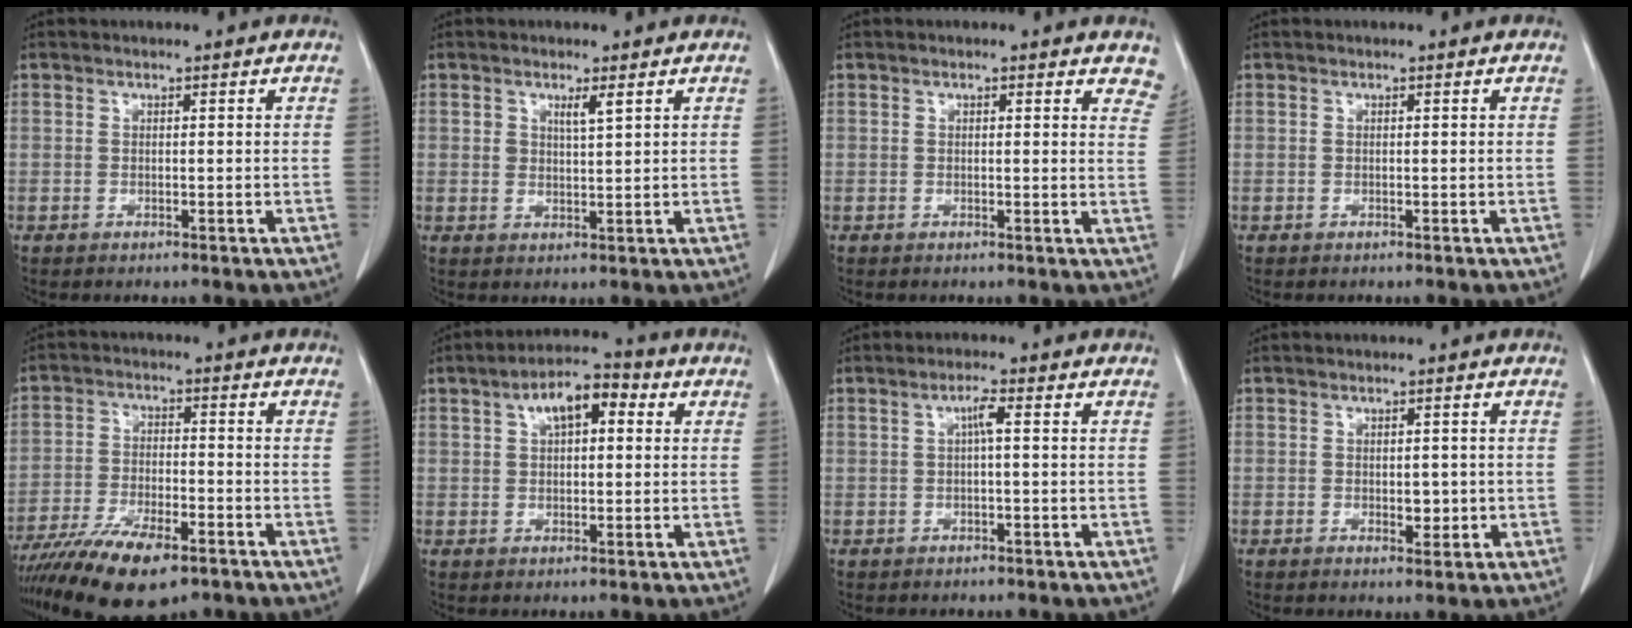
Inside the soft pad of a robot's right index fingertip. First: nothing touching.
{"total": 2.3, "force": [1.3, 0.4, 1.8], "torque": [-0.034, -0.004, 0.024]}
{"total": 4.7, "force": [3.7, 1.4, 2.5], "torque": [-0.009, -0.004, 0.023]}
{"total": 0.0}
{"total": 14.0, "force": [-9.6, 4.3, 9.3], "torque": [-0.173, -0.023, -0.164]}
{"total": 7.8, "force": [2.8, 3.4, 6.4], "torque": [-0.100, 0.032, 0.040]}
{"total": 2.2, "force": [0.4, 0.3, 2.1], "torque": [-0.039, 0.004, 0.006]}
{"total": 2.5, "force": [-0.2, 1.4, 2.0], "torque": [-0.027, -0.002, 0.003]}